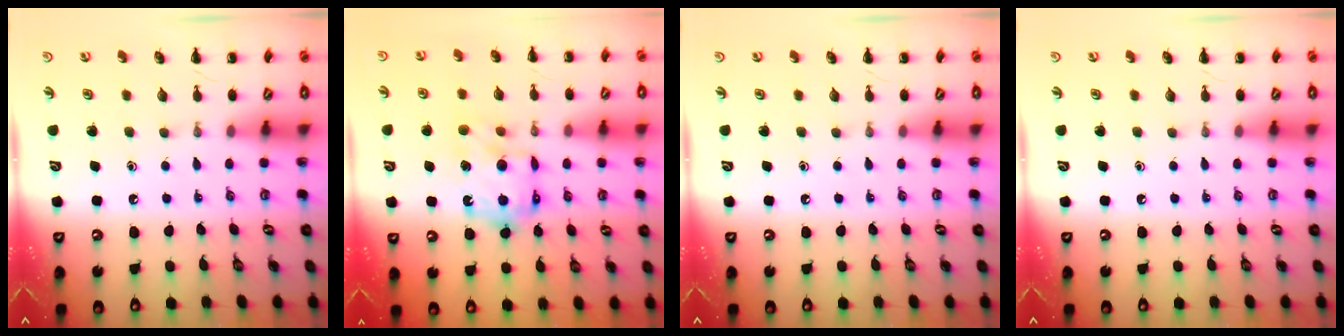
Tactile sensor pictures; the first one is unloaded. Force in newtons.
{"total": 10.6, "press": 10.5, "slide": 1.2}
{"total": 0.0}
{"total": 0.0}